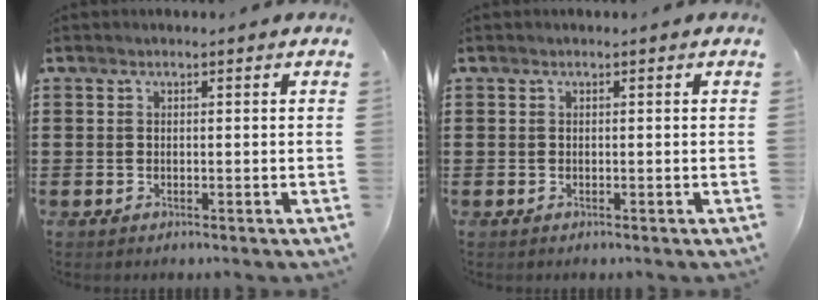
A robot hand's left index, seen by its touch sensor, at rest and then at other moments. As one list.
[{"total": 0.0}]